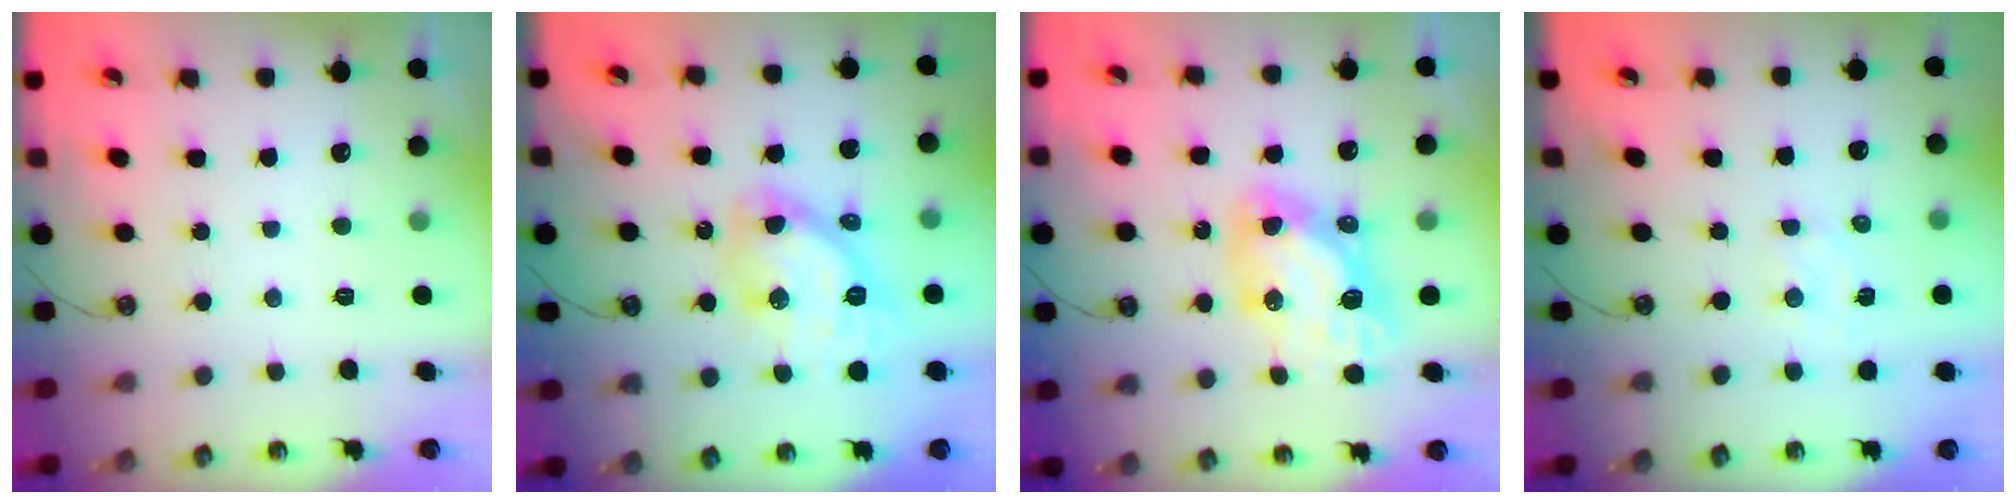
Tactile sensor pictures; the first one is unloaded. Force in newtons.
{"total": 13.1, "press": 13.0, "slide": 1.4}
{"total": 12.2, "press": 12.1, "slide": 1.5}
{"total": 3.6, "press": 3.6, "slide": 0.6}